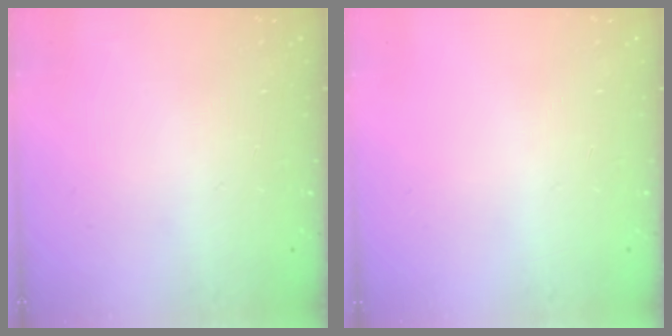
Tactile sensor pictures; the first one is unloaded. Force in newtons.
{"total": 0.0}